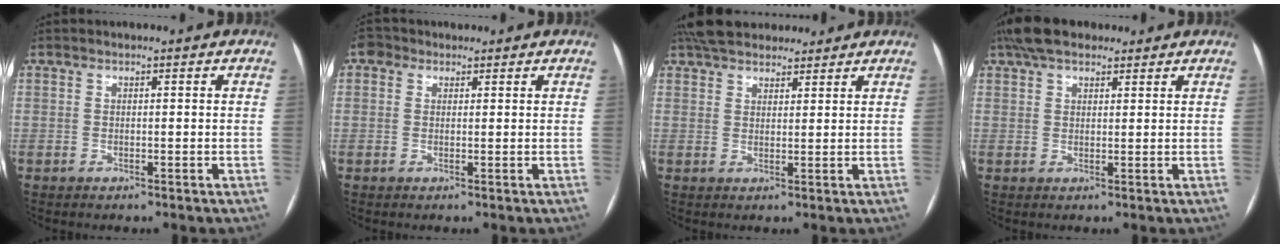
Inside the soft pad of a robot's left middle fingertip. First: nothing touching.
{"total": 2.3, "force": [1.1, 1.9, 0.6], "torque": [-0.013, 0.017, 0.014]}
{"total": 10.2, "force": [8.8, 3.8, 3.3], "torque": [-0.042, 0.035, 0.140]}
{"total": 7.1, "force": [5.4, 3.2, 3.3], "torque": [-0.061, 0.036, 0.096]}